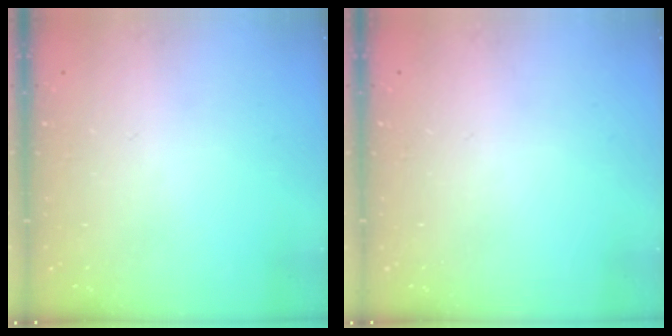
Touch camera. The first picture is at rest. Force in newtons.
{"total": 0.0}